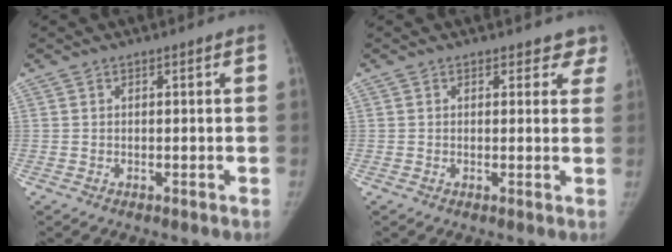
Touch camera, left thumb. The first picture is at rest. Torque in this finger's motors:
{"motor_torque": [-0.13, 0.01, -0.02, 0.30, -0.03]}